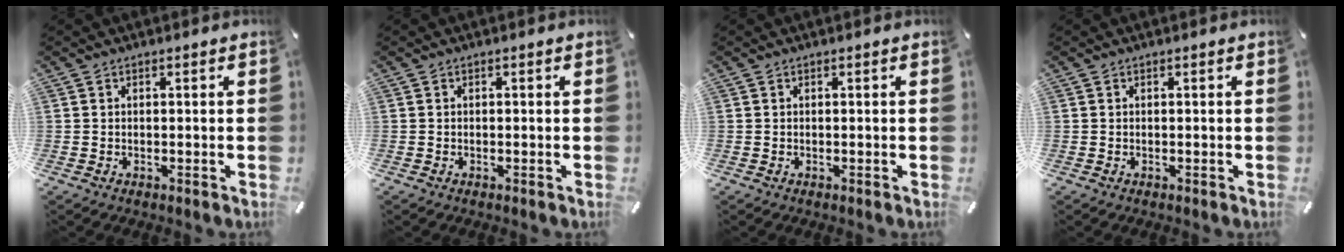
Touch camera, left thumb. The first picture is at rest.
{"total": 0.0}
{"total": 0.0}
{"total": 0.0}